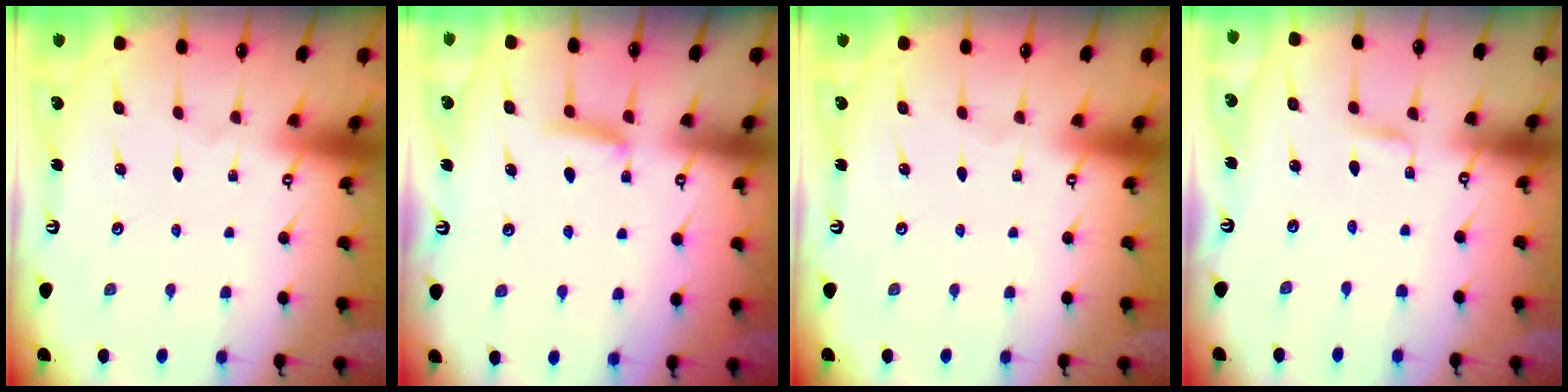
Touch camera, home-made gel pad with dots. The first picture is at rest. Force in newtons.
{"total": 6.5, "press": 6.4, "slide": 0.7}
{"total": 0.0}
{"total": 1.8, "press": 1.8, "slide": 0.3}